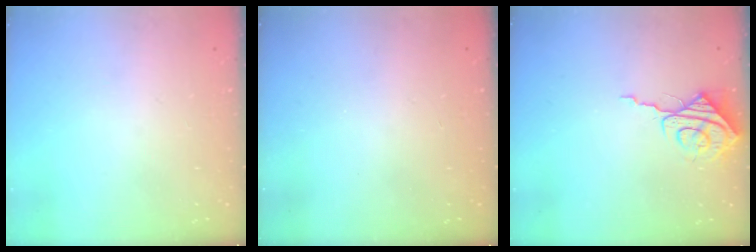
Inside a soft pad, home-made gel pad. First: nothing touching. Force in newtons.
{"total": 0.0}
{"total": 7.6, "press": 7.6, "slide": 0.5}